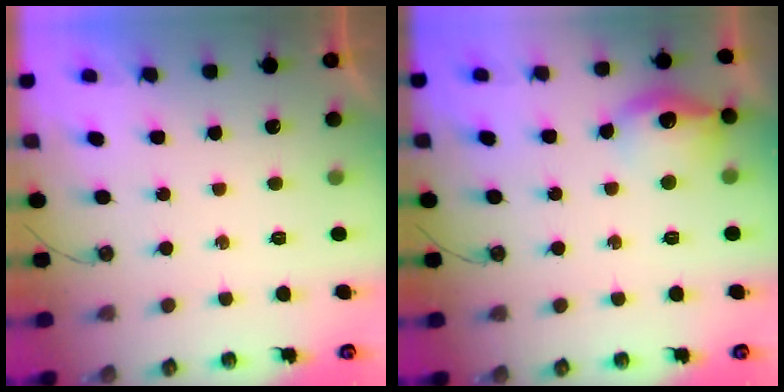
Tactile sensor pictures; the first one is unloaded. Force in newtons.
{"total": 13.5, "press": 13.4, "slide": 1.1}